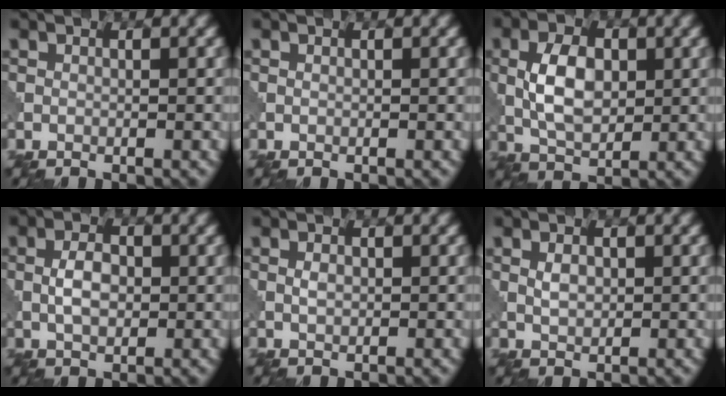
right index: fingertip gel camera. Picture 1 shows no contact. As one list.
[{"total": 0.0}, {"total": 4.8, "force": [0.7, 2.9, 3.7], "torque": [-0.074, 0.001, 0.016]}, {"total": 2.6, "force": [0.2, 1.6, 2.1], "torque": [-0.040, 0.000, 0.003]}, {"total": 0.9, "force": [0.3, 0.6, 0.6], "torque": [-0.012, -0.002, 0.007]}, {"total": 1.3, "force": [0.6, 0.9, 0.7], "torque": [-0.015, -0.003, 0.014]}]